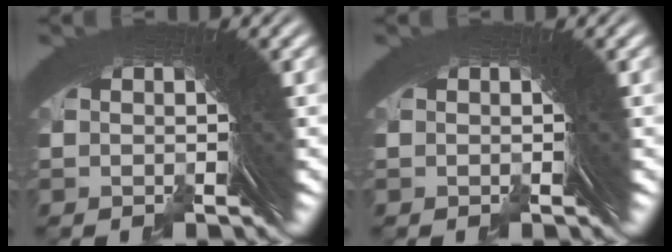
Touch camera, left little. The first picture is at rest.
{"total": 0.0}